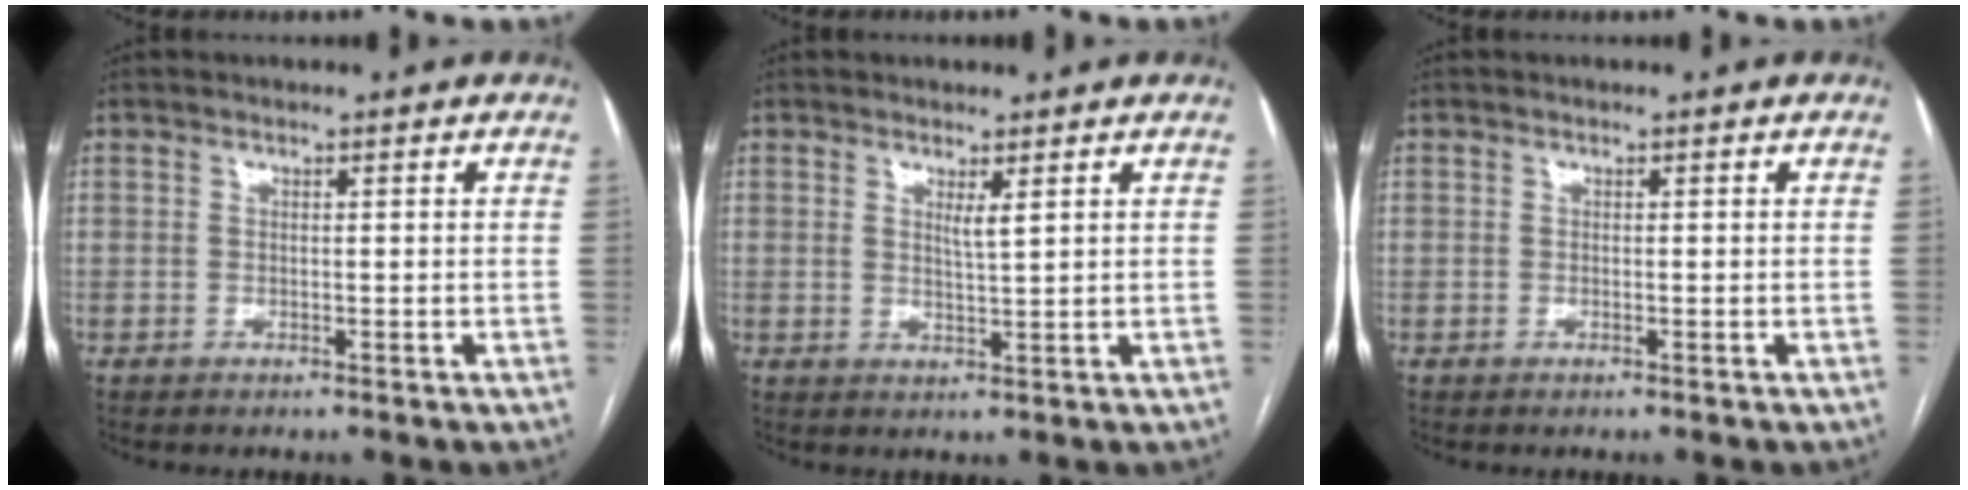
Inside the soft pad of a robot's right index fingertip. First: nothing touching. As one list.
[{"total": 1.9, "force": [0.9, 0.0, 1.6], "torque": [-0.035, -0.008, 0.018]}, {"total": 0.0}]